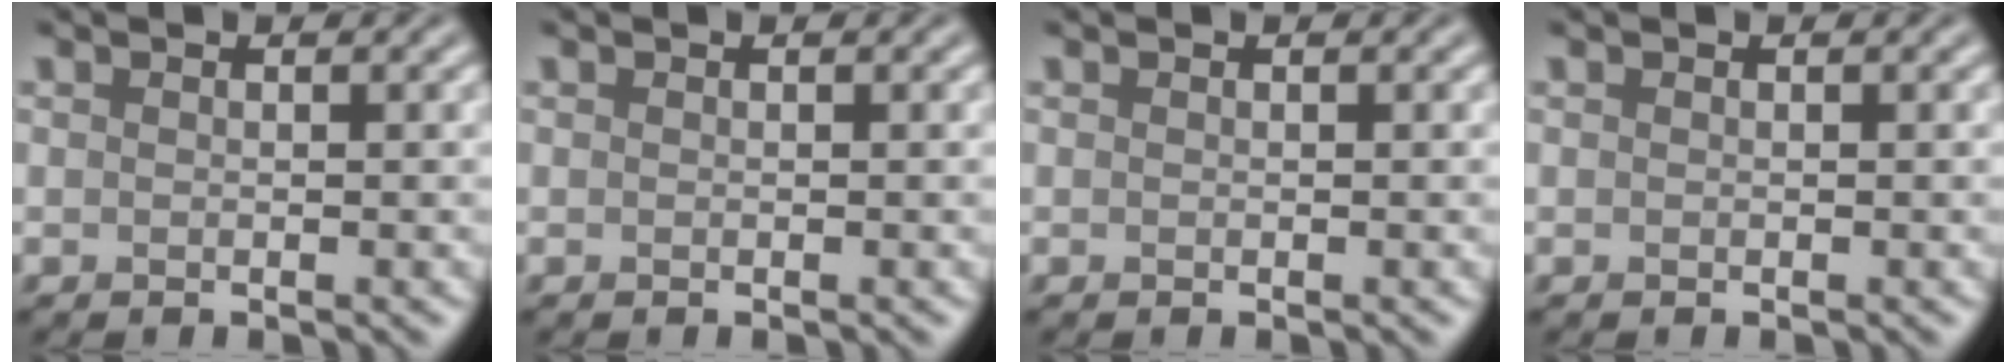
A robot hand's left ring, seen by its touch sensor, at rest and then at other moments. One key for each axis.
{"total": 0.0}
{"total": 0.0}
{"total": 0.0}